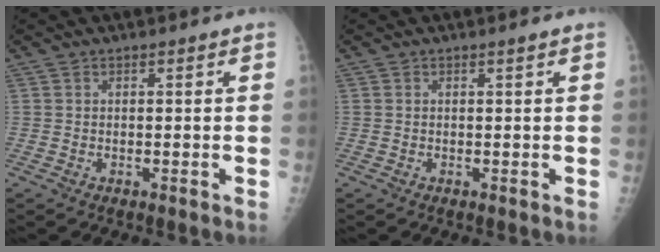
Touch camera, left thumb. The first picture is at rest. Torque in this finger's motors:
{"motor_torque": [0.06, -0.02, -0.02, -0.05, 0.00]}